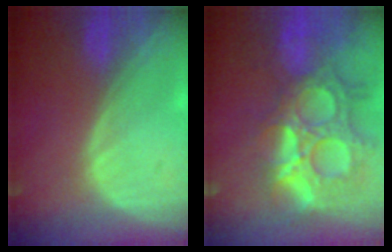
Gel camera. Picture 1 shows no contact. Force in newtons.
{"total": 14.0, "press": 11.8, "slide": 7.5}